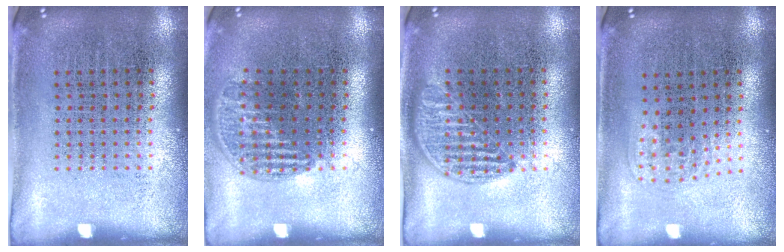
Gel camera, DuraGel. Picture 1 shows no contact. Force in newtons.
{"total": 1.2, "press": 1.0, "slide": 0.6}
{"total": 0.9, "press": 0.8, "slide": 0.4}
{"total": 1.0, "press": 0.7, "slide": 0.7}